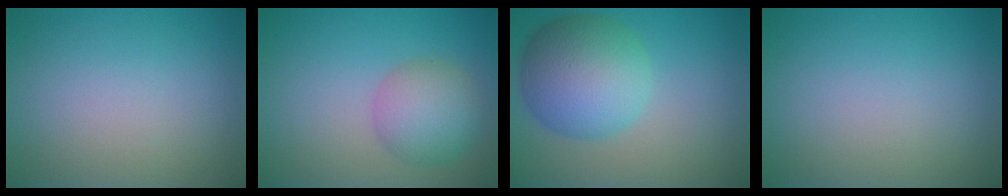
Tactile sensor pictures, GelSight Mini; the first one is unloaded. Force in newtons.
{"total": 4.4, "press": 4.4, "slide": 0.2}
{"total": 8.1, "press": 8.1, "slide": 0.1}
{"total": 0.0}